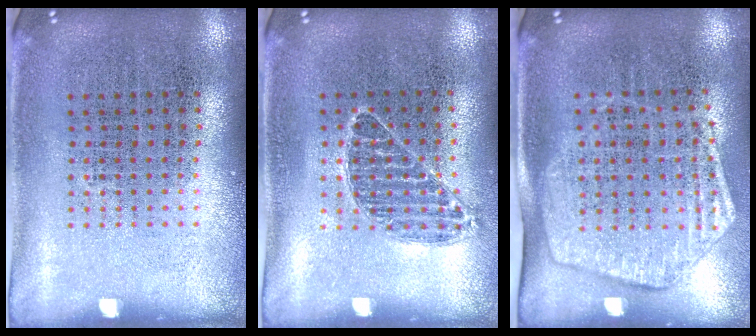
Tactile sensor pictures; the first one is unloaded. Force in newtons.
{"total": 0.6, "press": 0.6, "slide": 0.1}
{"total": 1.8, "press": 1.5, "slide": 0.8}